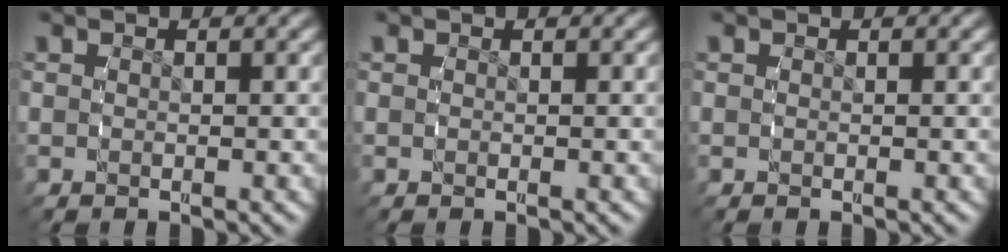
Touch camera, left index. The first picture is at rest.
{"total": 0.0}
{"total": 0.0}